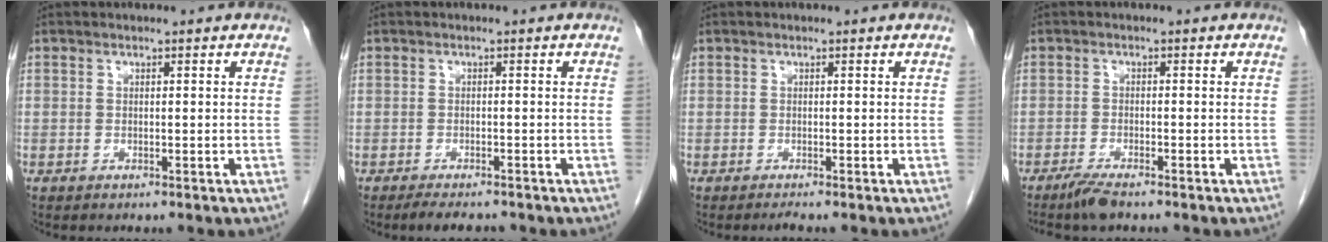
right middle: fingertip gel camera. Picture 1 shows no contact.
{"total": 3.8, "force": [-3.3, 0.8, 1.7], "torque": [-0.028, -0.009, -0.047]}
{"total": 0.8, "force": [-0.6, -0.4, 0.3], "torque": [-0.010, -0.003, -0.009]}
{"total": 3.2, "force": [-2.6, 0.3, 1.7], "torque": [-0.039, -0.007, -0.050]}